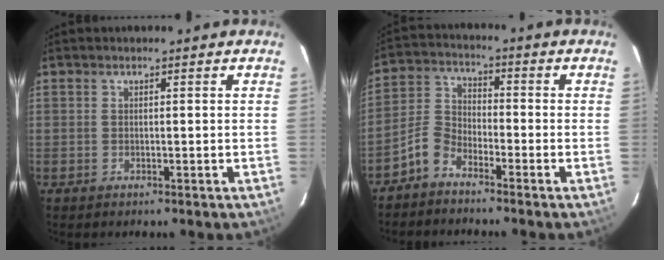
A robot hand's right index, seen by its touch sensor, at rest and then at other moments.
{"total": 5.5, "force": [-4.2, 2.9, 2.2], "torque": [-0.052, 0.019, -0.092]}